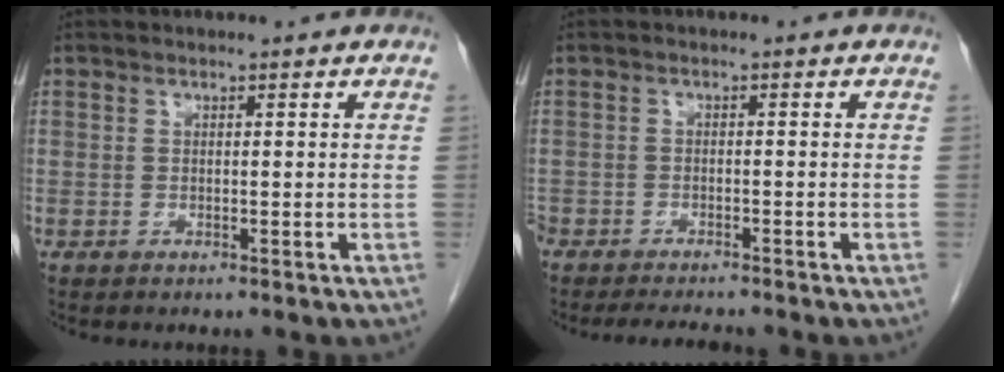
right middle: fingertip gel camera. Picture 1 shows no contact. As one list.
[{"total": 5.4, "force": [-5.0, 1.0, 1.9], "torque": [-0.024, -0.012, -0.079]}]